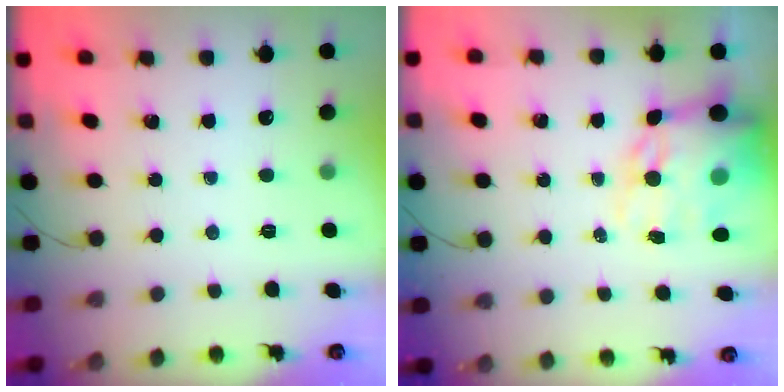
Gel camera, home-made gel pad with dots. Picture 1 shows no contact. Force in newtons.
{"total": 17.6, "press": 17.1, "slide": 4.4}